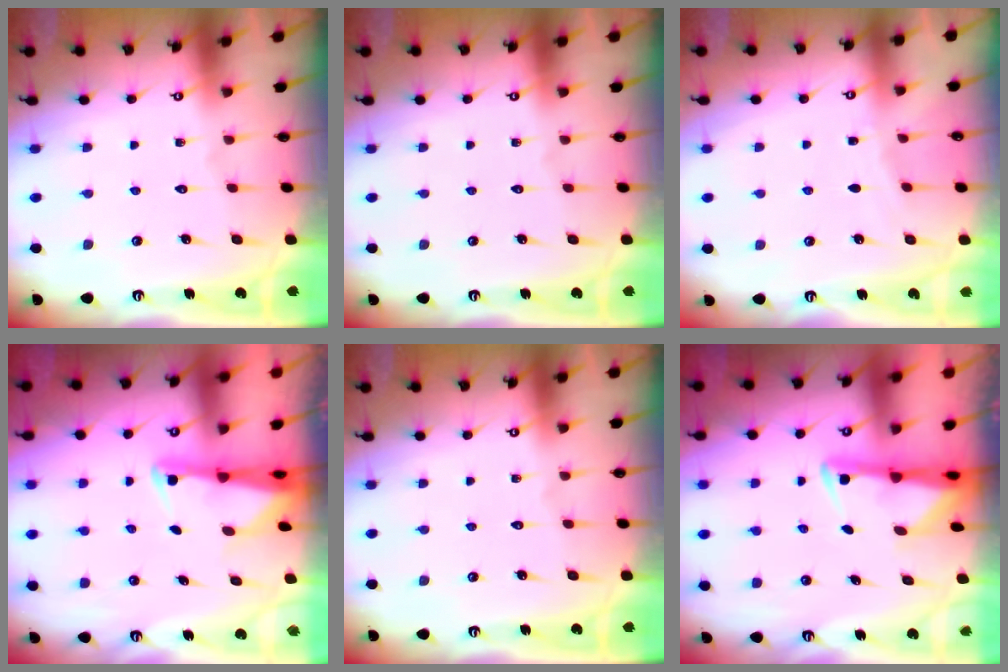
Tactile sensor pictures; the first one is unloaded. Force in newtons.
{"total": 0.0}
{"total": 1.8, "press": 1.8, "slide": 0.3}
{"total": 2.5, "press": 2.5, "slide": 0.5}
{"total": 0.0}
{"total": 2.8, "press": 2.8, "slide": 0.6}